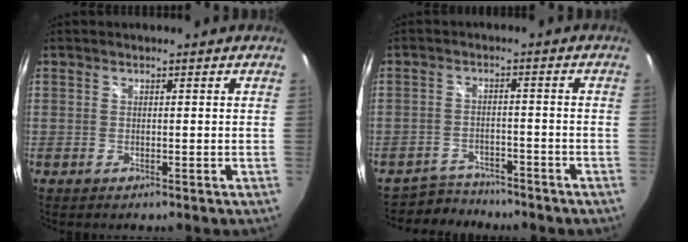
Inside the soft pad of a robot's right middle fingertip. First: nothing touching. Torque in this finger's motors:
{"motor_torque": [-0.40, -0.27, -0.08, -0.03]}